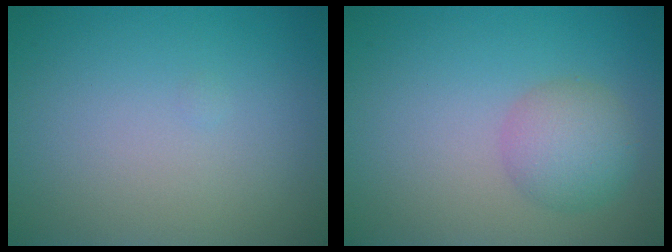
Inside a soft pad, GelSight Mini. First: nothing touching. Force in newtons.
{"total": 3.4, "press": 3.4, "slide": 0.1}